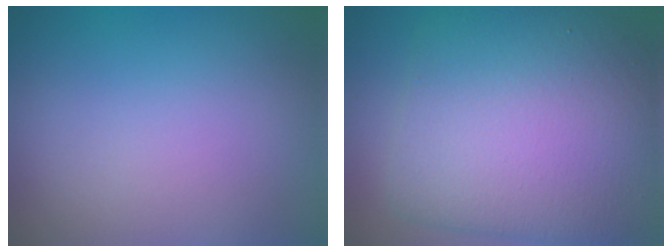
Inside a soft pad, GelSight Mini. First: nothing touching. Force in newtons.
{"total": 11.4, "press": 11.4, "slide": 0.4}